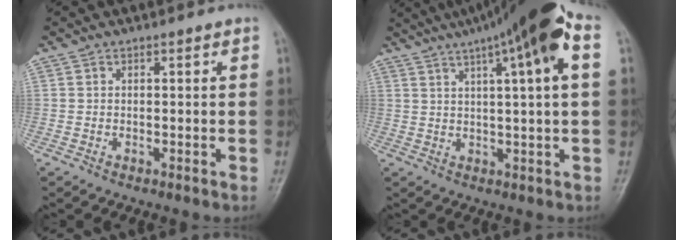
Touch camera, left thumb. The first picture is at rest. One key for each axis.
{"total": 16.2, "fx": 7.1, "fy": 2.2, "fz": 14.4, "tx": -0.227, "ty": 0.028, "tz": 0.103}